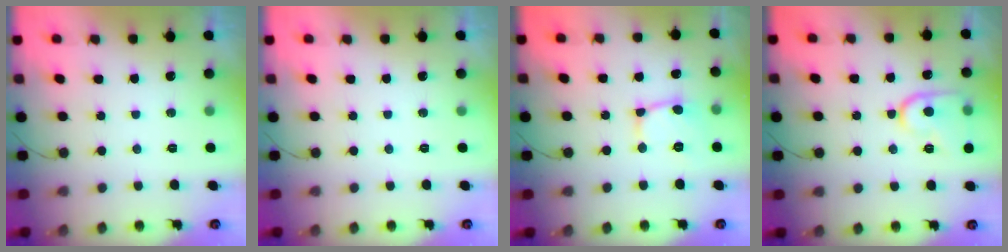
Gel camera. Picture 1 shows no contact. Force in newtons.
{"total": 0.0}
{"total": 4.7, "press": 4.7, "slide": 0.7}
{"total": 13.1, "press": 13.0, "slide": 1.3}